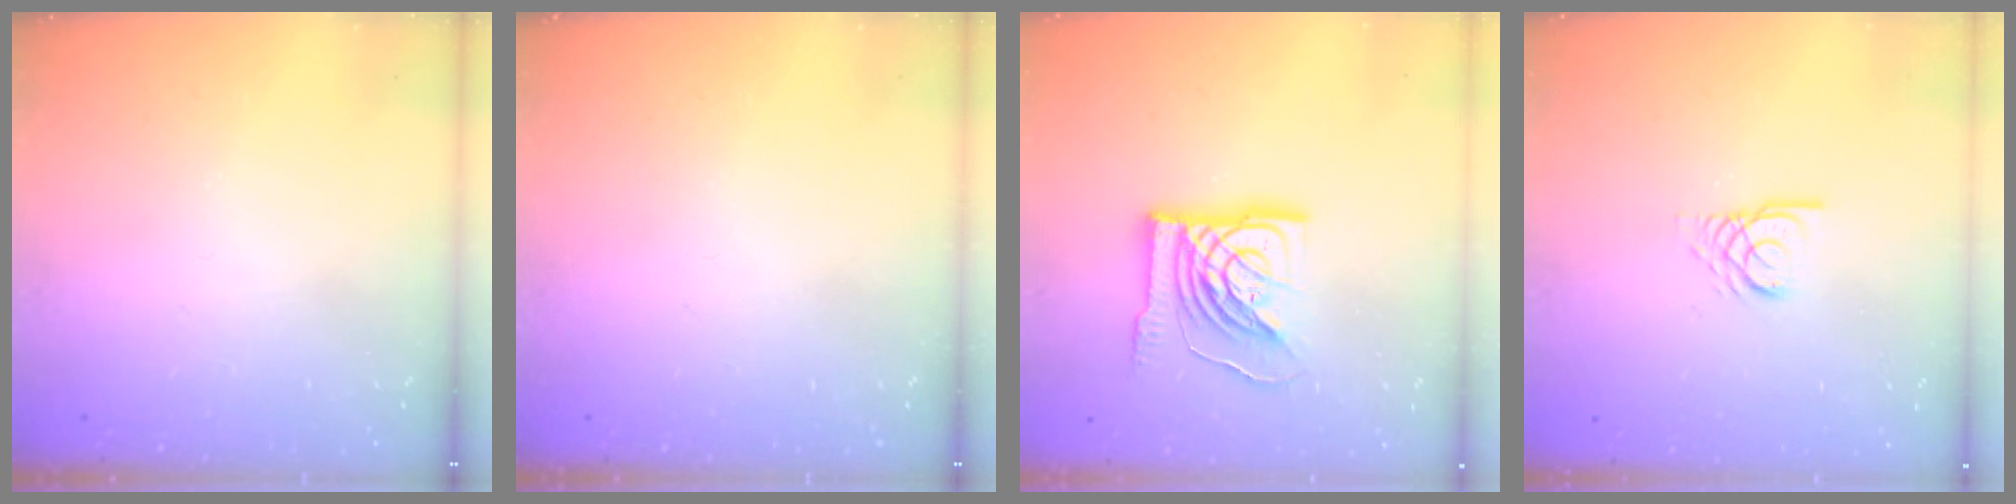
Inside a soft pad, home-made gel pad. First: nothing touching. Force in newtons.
{"total": 0.0}
{"total": 15.9, "press": 15.7, "slide": 1.9}
{"total": 3.0, "press": 2.9, "slide": 0.3}